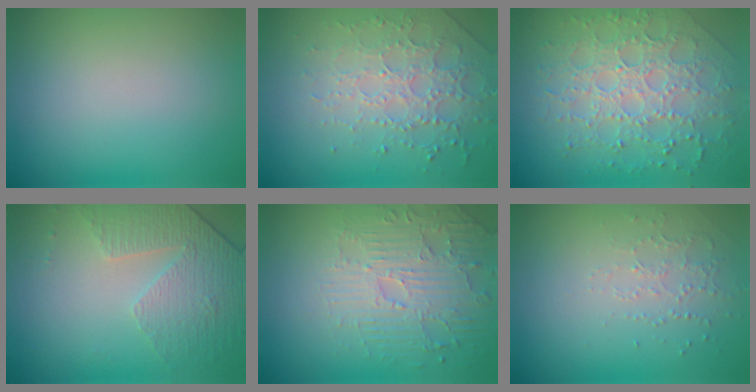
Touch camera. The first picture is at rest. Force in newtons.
{"total": 3.0, "press": 2.8, "slide": 1.1}
{"total": 7.7, "press": 5.5, "slide": 5.4}
{"total": 4.8, "press": 3.3, "slide": 3.5}
{"total": 4.6, "press": 3.8, "slide": 2.5}
{"total": 1.0, "press": 0.7, "slide": 0.8}